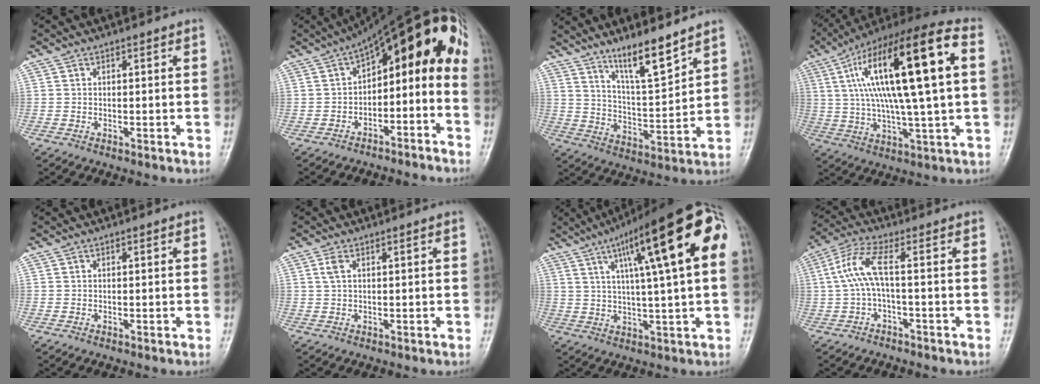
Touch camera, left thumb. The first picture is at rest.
{"total": 17.3, "force": [-3.7, 9.2, 14.2], "torque": [-0.176, 0.099, -0.052]}
{"total": 10.5, "force": [8.1, 1.3, 6.6], "torque": [-0.111, -0.063, 0.151]}
{"total": 25.9, "force": [5.4, 6.1, 24.6], "torque": [-0.439, 0.033, 0.081]}
{"total": 0.0}
{"total": 1.7, "force": [0.6, 0.7, 1.4], "torque": [-0.038, 0.013, 0.015]}
{"total": 20.7, "force": [6.9, 3.5, 19.1], "torque": [-0.279, 0.016, 0.096]}
{"total": 6.3, "force": [-0.5, 1.0, 6.2], "torque": [-0.157, 0.035, -0.013]}